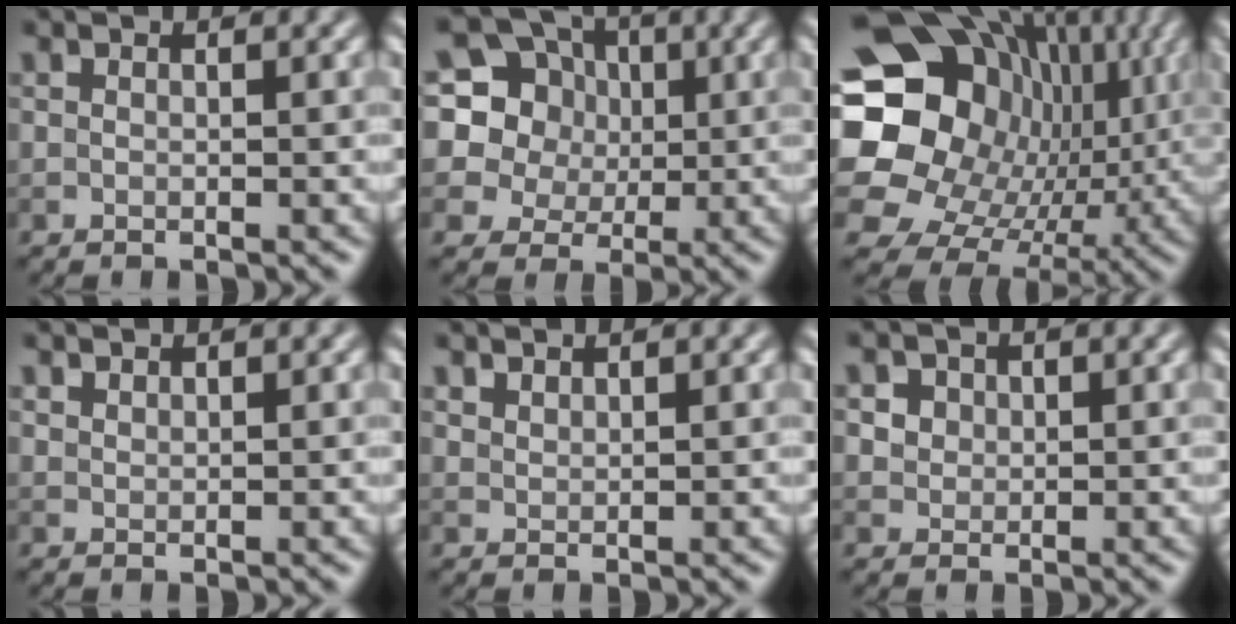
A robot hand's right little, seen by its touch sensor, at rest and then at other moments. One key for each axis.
{"total": 12.9, "fx": 4.8, "fy": 10.9, "fz": 4.9, "tx": -0.145, "ty": 0.053, "tz": 0.074}
{"total": 20.6, "fx": 3.8, "fy": 17.5, "fz": 10.0, "tx": -0.191, "ty": -0.003, "tz": 0.070}
{"total": 0.7, "fx": 0.7, "fy": -0.2, "fz": -0.2, "tx": 0.003, "ty": 0.000, "tz": 0.018}
{"total": 1.1, "fx": 1.0, "fy": -0.2, "fz": -0.1, "tx": -0.001, "ty": 0.000, "tz": 0.024}
{"total": 2.6, "fx": 1.3, "fy": 2.0, "fz": 1.1, "tx": -0.021, "ty": 0.004, "tz": 0.020}